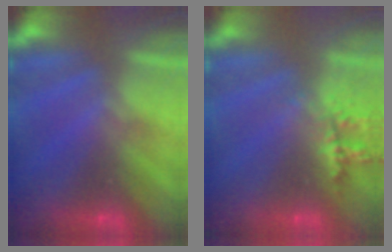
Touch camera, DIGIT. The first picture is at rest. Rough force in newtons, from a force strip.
{"total": 2.3}